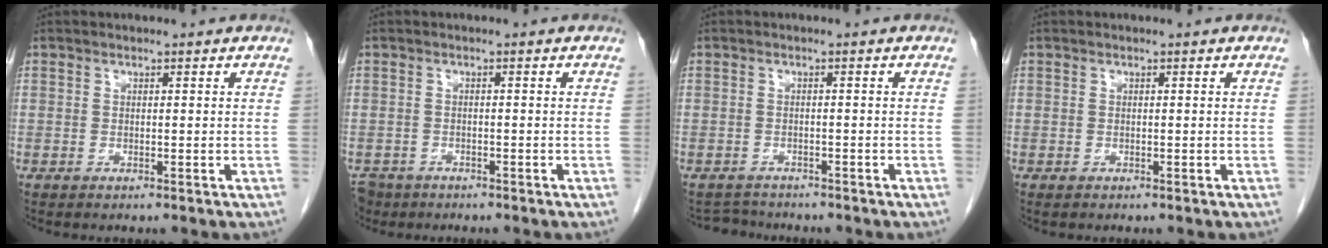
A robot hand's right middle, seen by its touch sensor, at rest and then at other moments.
{"total": 4.5, "force": [-3.4, 2.8, 0.8], "torque": [-0.016, -0.002, -0.058]}
{"total": 2.6, "force": [-2.4, 0.6, -0.4], "torque": [0.003, -0.009, -0.039]}
{"total": 0.0}